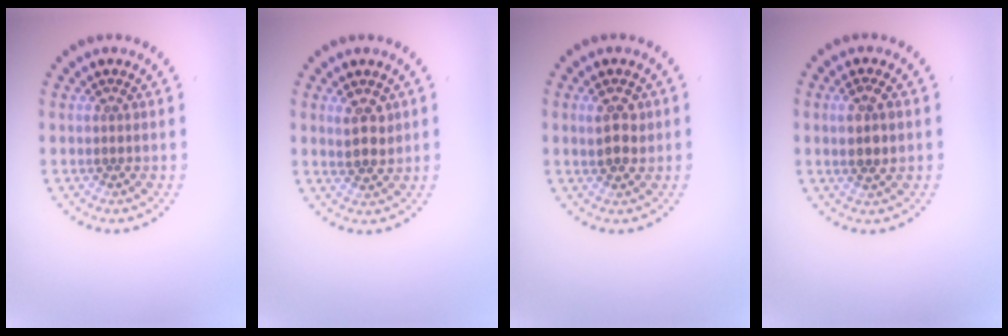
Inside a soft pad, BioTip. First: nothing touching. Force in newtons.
{"total": 2.4, "press": 2.3, "slide": 0.8}
{"total": 2.5, "press": 2.4, "slide": 0.5}
{"total": 2.6, "press": 2.4, "slide": 0.7}